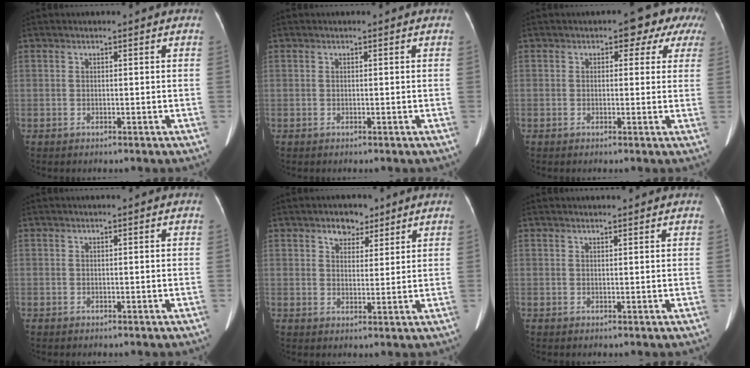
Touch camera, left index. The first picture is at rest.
{"total": 0.0}
{"total": 5.3, "force": [2.7, 3.4, 2.9], "torque": [-0.013, 0.015, 0.016]}
{"total": 0.0}
{"total": 4.3, "force": [3.0, 2.5, 1.7], "torque": [-0.026, 0.009, 0.049]}
{"total": 1.9, "force": [1.8, 0.2, 0.4], "torque": [-0.009, 0.012, 0.028]}